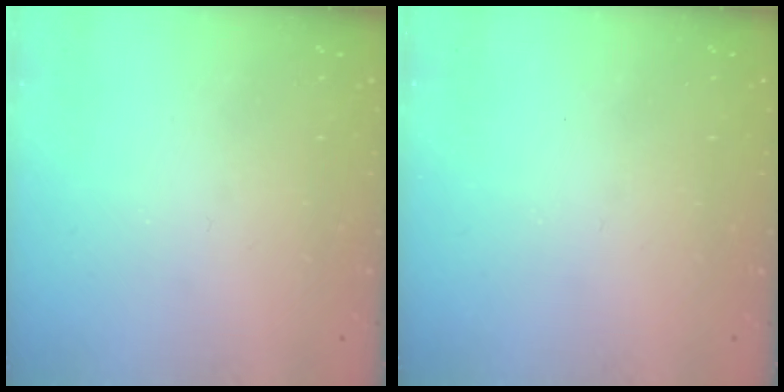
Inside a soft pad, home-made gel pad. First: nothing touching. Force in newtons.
{"total": 0.0}